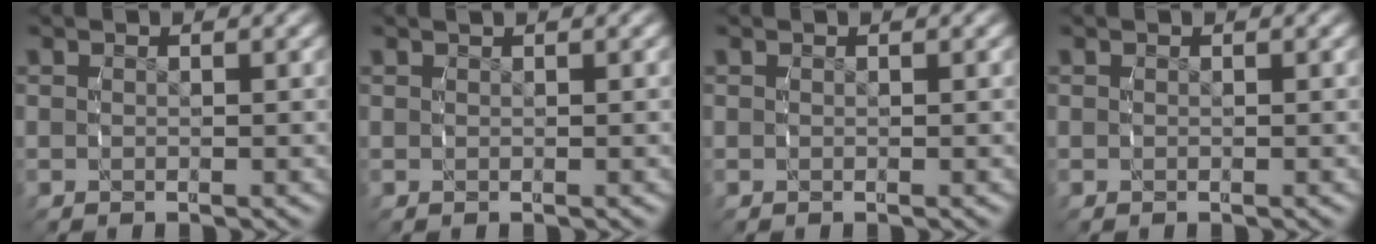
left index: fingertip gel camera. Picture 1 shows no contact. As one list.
[{"total": 0.6, "force": [0.4, -0.3, 0.1], "torque": [0.004, 0.003, 0.008]}, {"total": 0.0}, {"total": 0.0}]